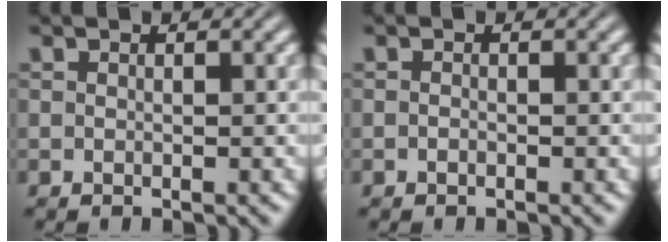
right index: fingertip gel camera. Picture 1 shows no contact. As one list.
[{"total": 0.7, "force": [-0.4, -0.6, 0.0], "torque": [0.001, -0.004, -0.005]}]